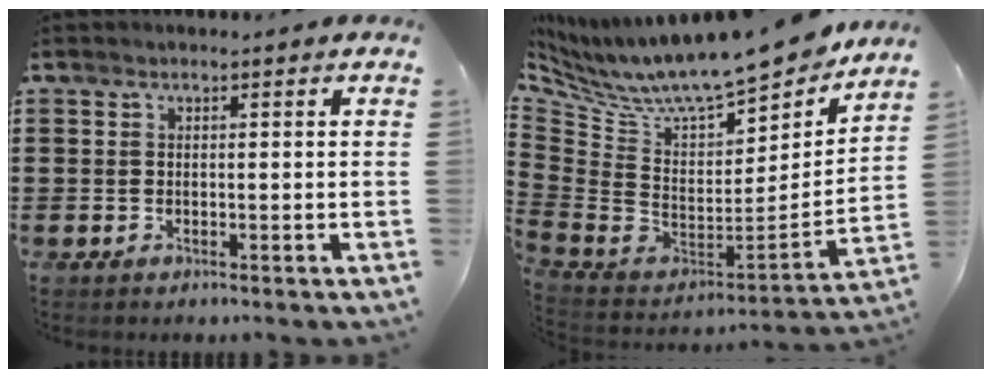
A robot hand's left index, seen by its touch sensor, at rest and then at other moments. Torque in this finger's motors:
{"motor_torque": [2.14, 0.00, 1.05, 0.21]}